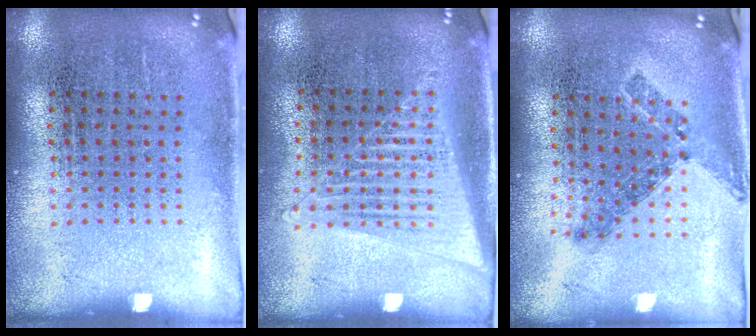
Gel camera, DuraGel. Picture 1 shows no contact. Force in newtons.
{"total": 1.5, "press": 1.4, "slide": 0.5}
{"total": 0.6, "press": 0.5, "slide": 0.3}